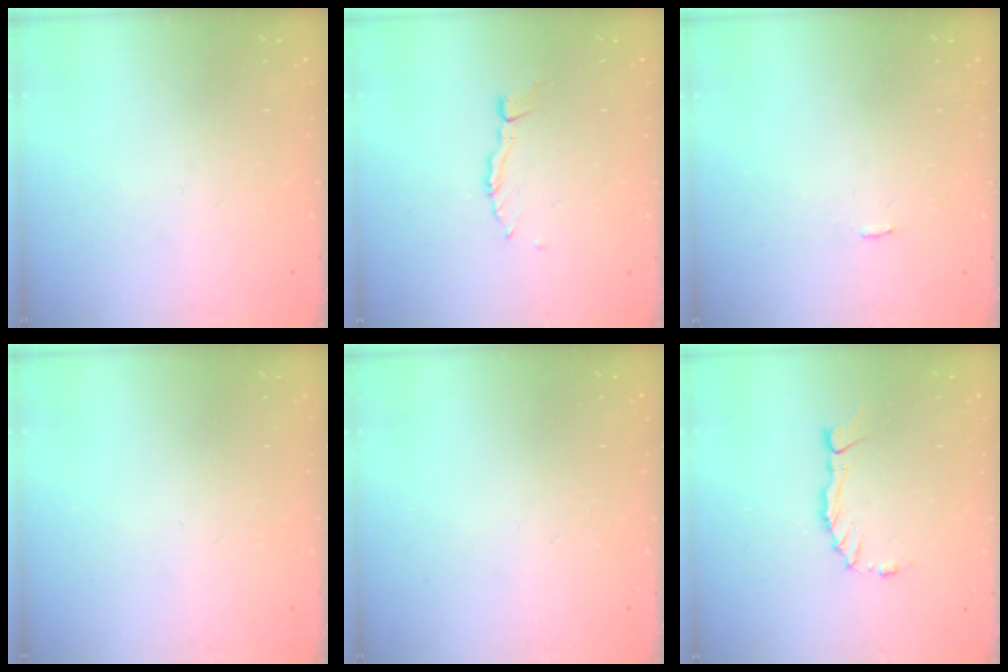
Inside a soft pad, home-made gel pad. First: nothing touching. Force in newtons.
{"total": 4.4, "press": 4.3, "slide": 0.4}
{"total": 0.0}
{"total": 0.0}
{"total": 0.0}
{"total": 1.9, "press": 1.9, "slide": 0.0}